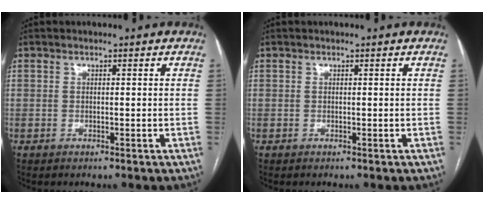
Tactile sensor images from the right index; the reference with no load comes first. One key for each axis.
{"total": 0.0}